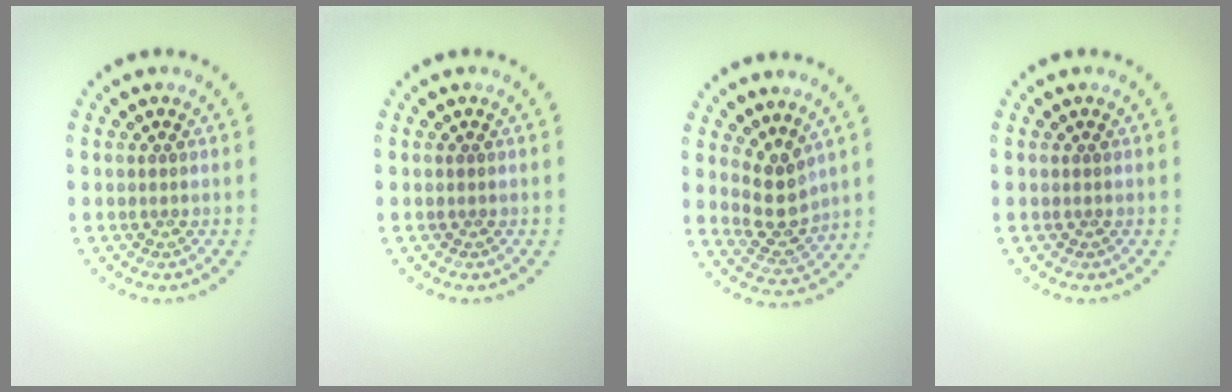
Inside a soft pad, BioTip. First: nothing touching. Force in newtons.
{"total": 0.0}
{"total": 3.0, "press": 2.6, "slide": 1.5}
{"total": 0.0}